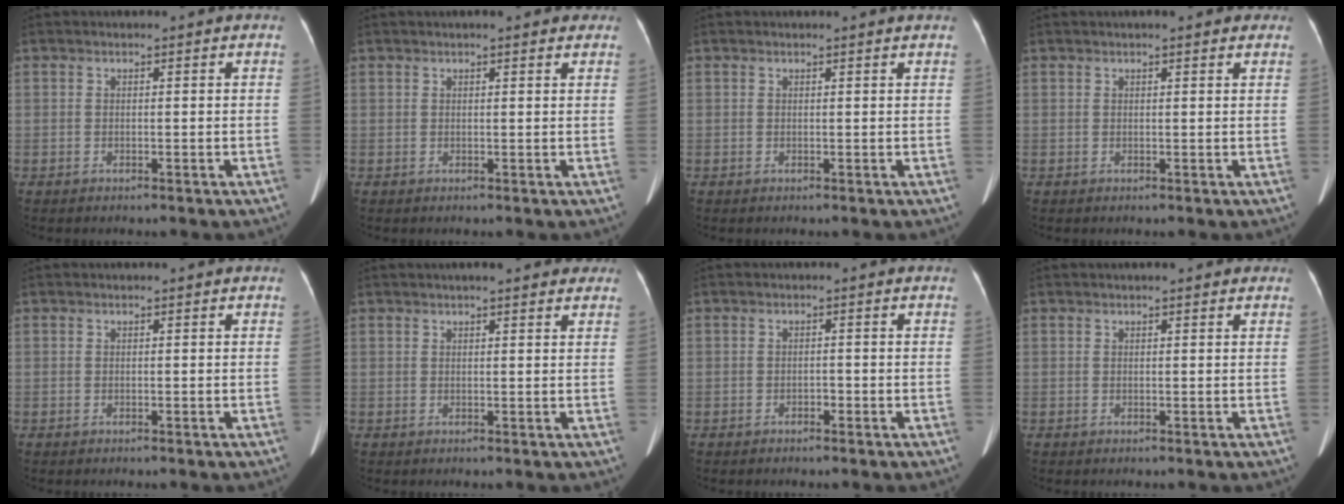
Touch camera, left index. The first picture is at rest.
{"total": 4.2, "force": [3.4, 0.9, 2.4], "torque": [-0.022, 0.019, 0.035]}
{"total": 1.0, "force": [0.9, -0.1, 0.3], "torque": [-0.013, -0.002, 0.010]}
{"total": 3.5, "force": [2.7, 0.8, 2.1], "torque": [-0.019, 0.019, 0.029]}
{"total": 0.0}
{"total": 7.7, "force": [6.4, 1.6, 4.0], "torque": [-0.043, 0.020, 0.071]}
{"total": 0.9, "force": [-0.6, 0.5, 0.5], "torque": [-0.008, 0.002, -0.010]}
{"total": 2.3, "force": [1.8, 0.6, 1.4], "torque": [-0.011, 0.016, 0.019]}